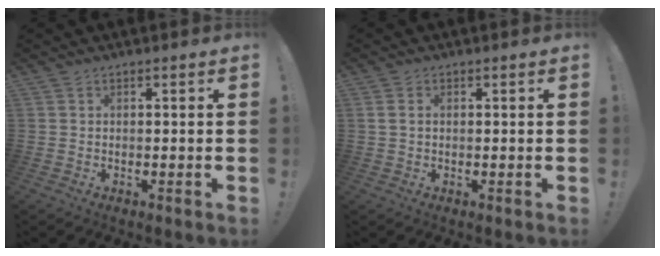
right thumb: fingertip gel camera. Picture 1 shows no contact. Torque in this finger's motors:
{"motor_torque": [-0.24, -0.25, -0.28, -0.03, 0.03]}